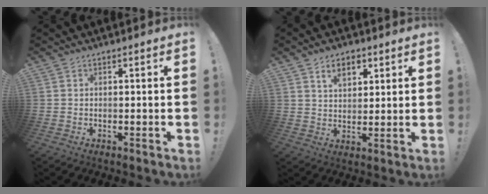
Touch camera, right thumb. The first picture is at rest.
{"total": 7.3, "force": [3.9, 4.6, 4.0], "torque": [-0.060, -0.008, 0.070]}